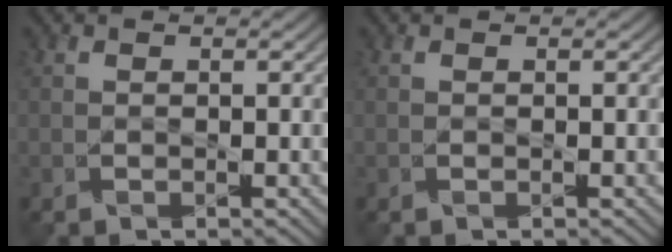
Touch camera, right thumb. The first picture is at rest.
{"total": 0.0}